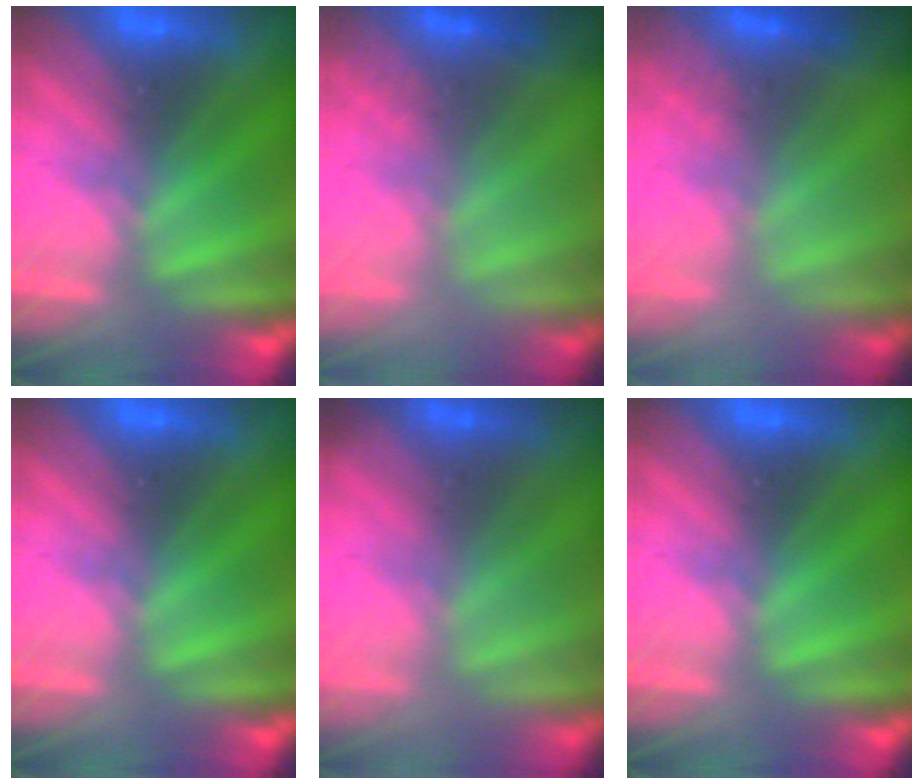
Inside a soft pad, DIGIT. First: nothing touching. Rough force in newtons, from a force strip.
{"total": 1.4}
{"total": 1.4}
{"total": 0.0}
{"total": 1.1}
{"total": 0.0}